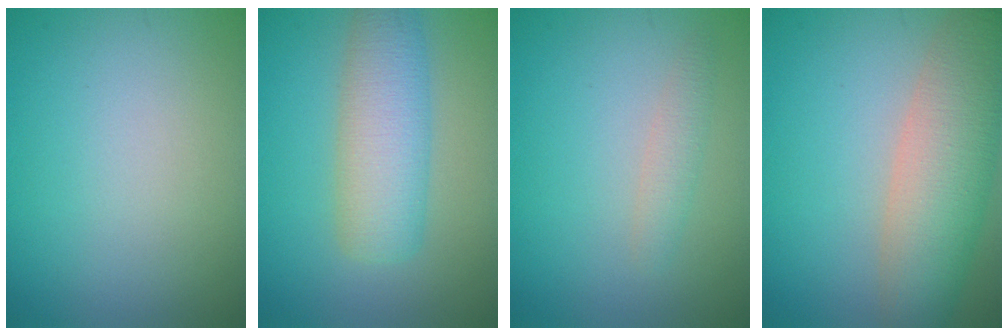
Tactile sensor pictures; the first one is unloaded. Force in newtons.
{"total": 5.6, "press": 5.6, "slide": 0.2}
{"total": 1.4, "press": 1.4, "slide": 0.1}
{"total": 7.1, "press": 7.0, "slide": 0.7}